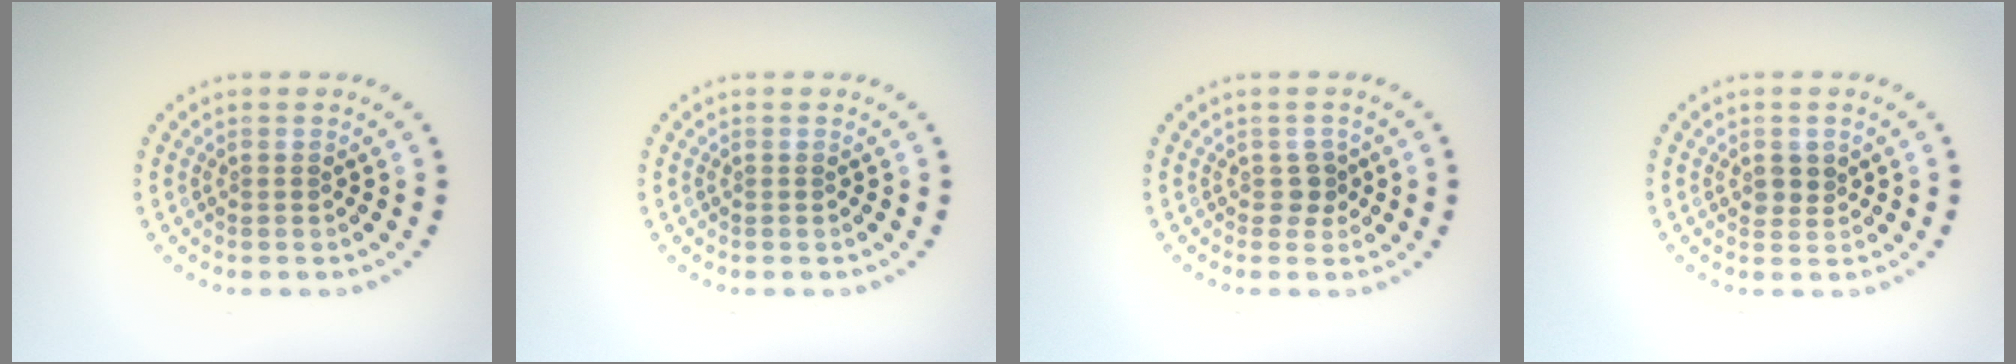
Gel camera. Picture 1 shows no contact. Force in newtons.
{"total": 0.0}
{"total": 1.2, "press": 0.9, "slide": 0.7}
{"total": 1.6, "press": 1.4, "slide": 0.8}